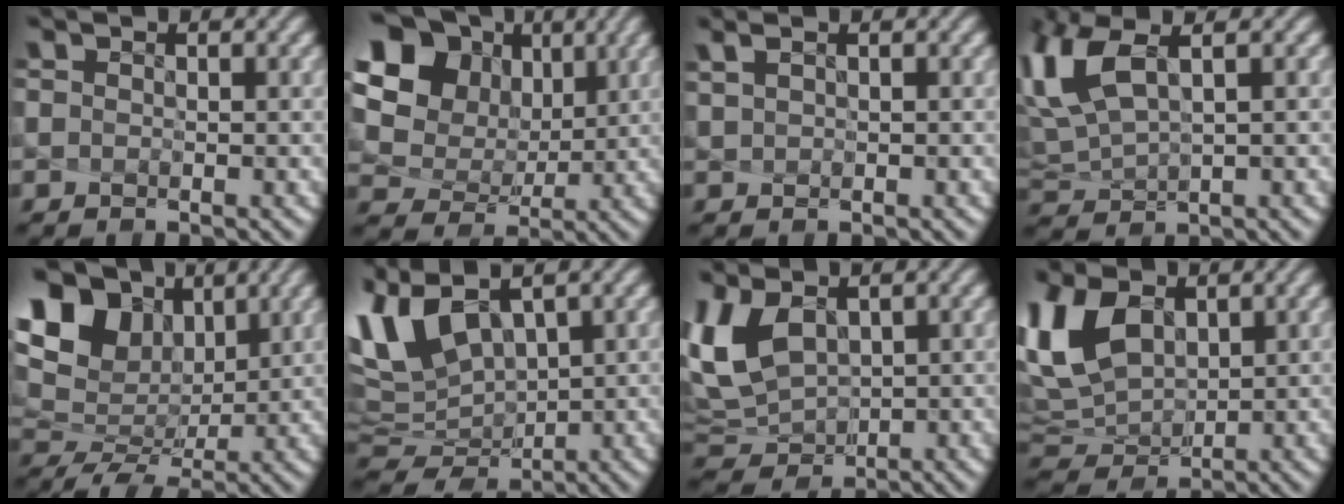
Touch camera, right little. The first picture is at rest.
{"total": 14.4, "force": [5.5, 11.3, 7.1], "torque": [-0.182, 0.037, 0.112]}
{"total": 0.8, "force": [0.6, 0.1, 0.5], "torque": [-0.013, 0.007, 0.020]}
{"total": 5.3, "force": [1.9, 2.1, 4.5], "torque": [-0.125, 0.009, 0.051]}
{"total": 11.9, "force": [5.5, 7.2, 7.7], "torque": [-0.162, 0.029, 0.095]}
{"total": 8.8, "force": [2.9, 4.9, 6.6], "torque": [-0.163, 0.001, 0.065]}
{"total": 6.0, "force": [1.2, 3.8, 4.6], "torque": [-0.127, 0.001, 0.034]}
{"total": 8.1, "force": [2.3, 5.0, 6.0], "torque": [-0.159, 0.004, 0.051]}